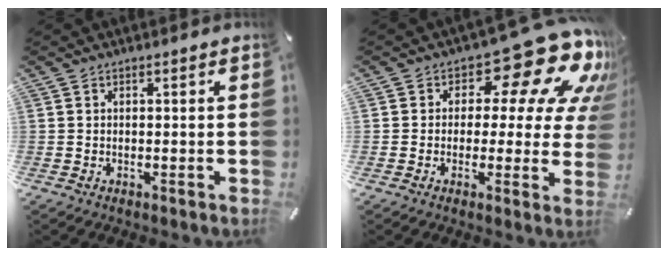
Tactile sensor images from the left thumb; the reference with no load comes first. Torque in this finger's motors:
{"motor_torque": [0.80, 0.30, 0.78, 0.20, 0.01]}